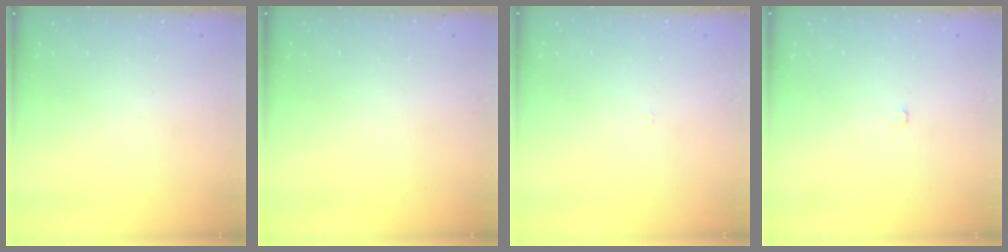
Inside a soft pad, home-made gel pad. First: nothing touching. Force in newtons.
{"total": 0.0}
{"total": 1.8, "press": 1.7, "slide": 0.3}
{"total": 2.0, "press": 2.0, "slide": 0.3}